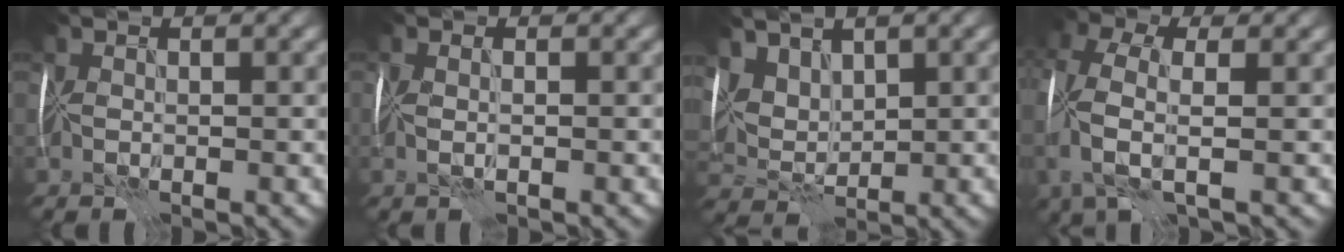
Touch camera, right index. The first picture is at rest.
{"total": 0.9, "force": [0.1, 0.0, 0.9], "torque": [-0.007, 0.009, -0.001]}
{"total": 4.5, "force": [3.2, 2.5, 1.9], "torque": [-0.057, -0.001, 0.081]}
{"total": 4.8, "force": [0.1, 2.1, 4.3], "torque": [-0.105, 0.006, -0.008]}